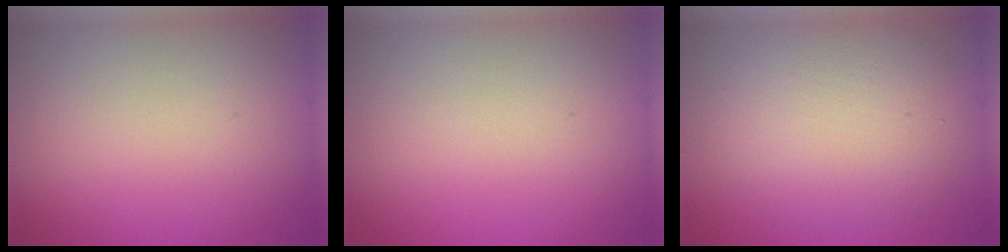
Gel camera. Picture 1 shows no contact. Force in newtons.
{"total": 0.0}
{"total": 5.9, "press": 5.9, "slide": 0.4}